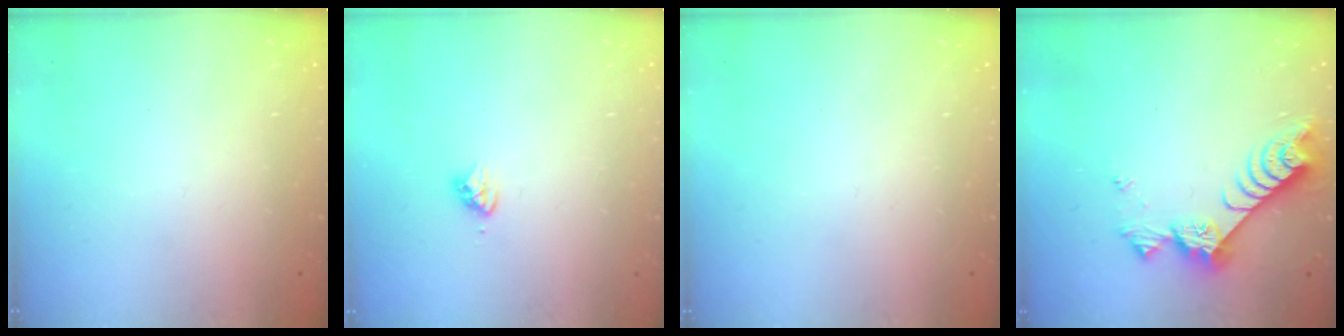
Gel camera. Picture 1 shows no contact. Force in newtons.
{"total": 3.3, "press": 3.3, "slide": 0.2}
{"total": 0.0}
{"total": 8.7, "press": 8.7, "slide": 0.4}